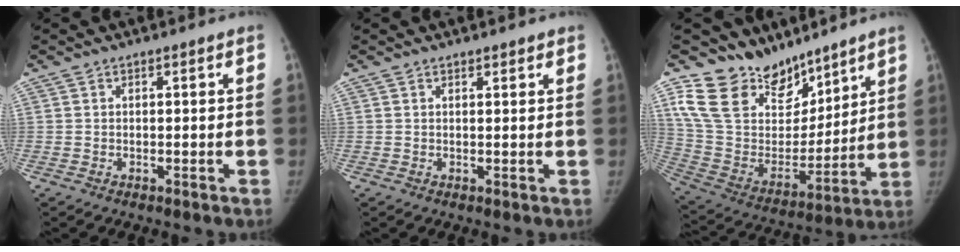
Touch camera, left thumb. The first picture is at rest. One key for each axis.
{"total": 1.4, "fx": 1.2, "fy": 0.5, "fz": 0.6, "tx": -0.002, "ty": -0.004, "tz": 0.016}
{"total": 19.2, "fx": 14.8, "fy": 10.8, "fz": 6.0, "tx": -0.053, "ty": -0.089, "tz": 0.280}